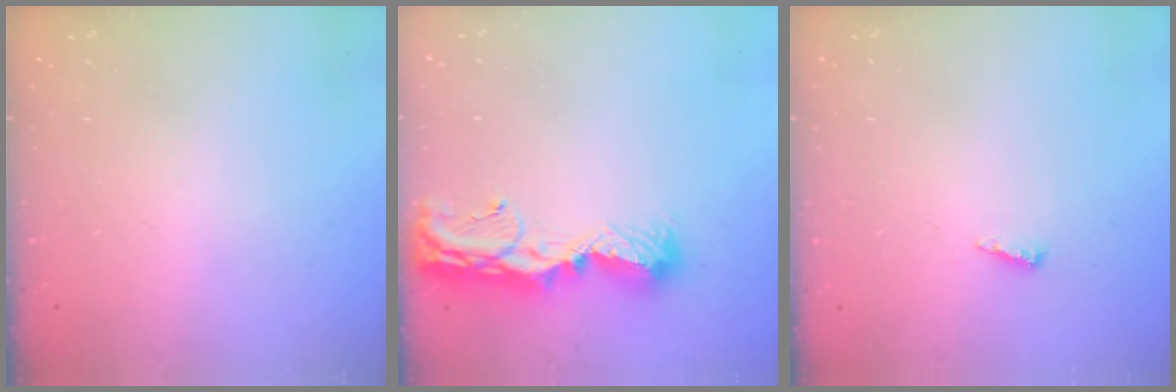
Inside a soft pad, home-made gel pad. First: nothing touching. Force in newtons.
{"total": 12.3, "press": 12.3, "slide": 1.3}
{"total": 2.5, "press": 2.5, "slide": 0.2}